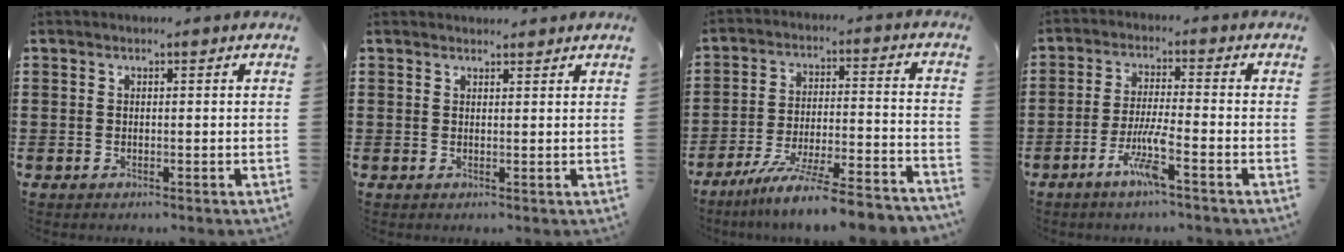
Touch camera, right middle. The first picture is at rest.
{"total": 1.2, "force": [1.2, 0.1, 0.0], "torque": [0.005, -0.005, 0.022]}
{"total": 9.0, "force": [-7.9, -0.7, 4.2], "torque": [-0.074, -0.003, -0.155]}
{"total": 6.1, "force": [-3.4, 0.5, 5.1], "torque": [-0.103, -0.005, -0.066]}